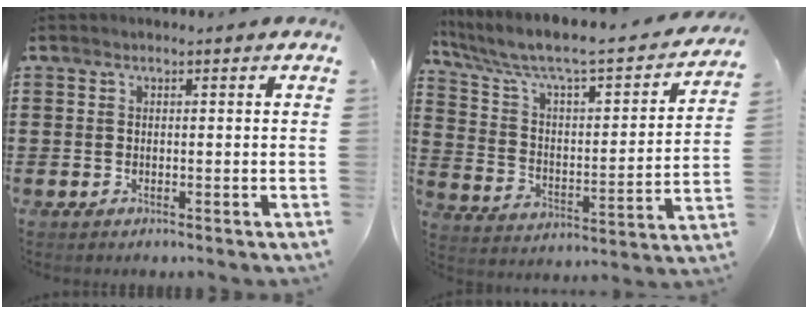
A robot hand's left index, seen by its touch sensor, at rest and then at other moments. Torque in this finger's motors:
{"motor_torque": [2.14, 0.00, 0.18, 0.01]}